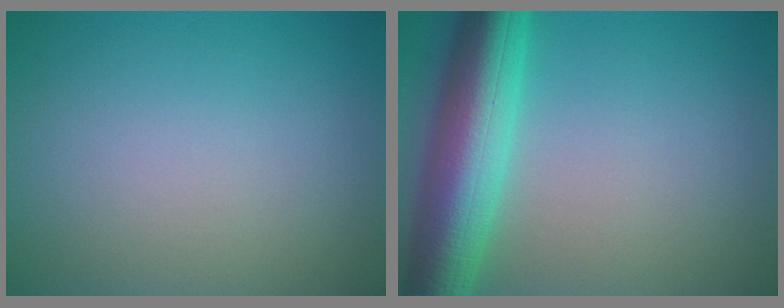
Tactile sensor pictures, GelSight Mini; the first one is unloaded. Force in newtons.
{"total": 9.2, "press": 9.2, "slide": 0.2}